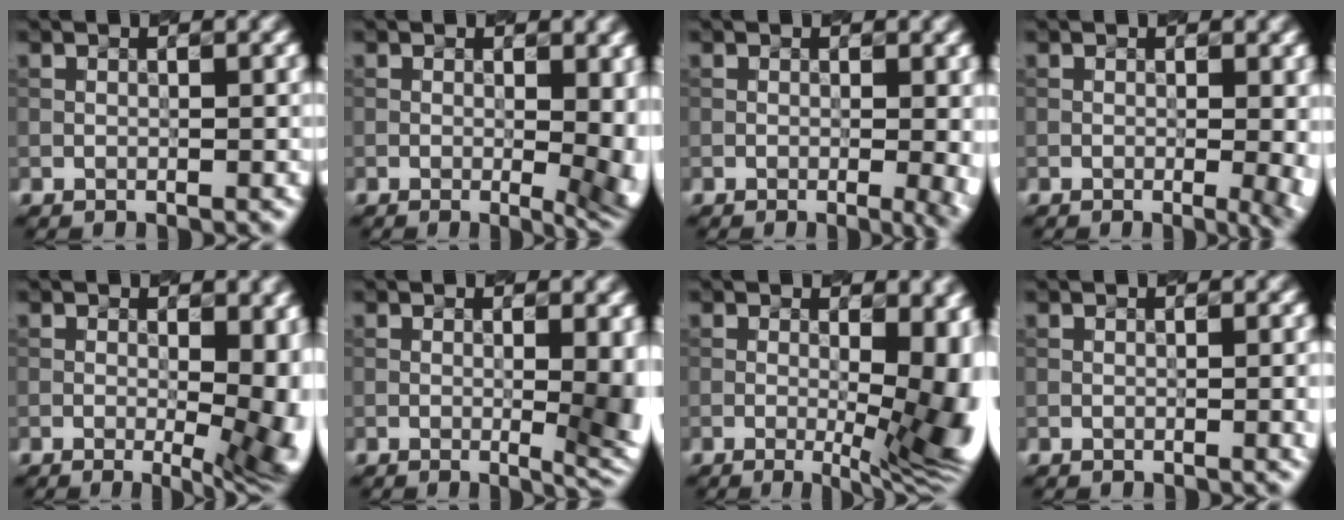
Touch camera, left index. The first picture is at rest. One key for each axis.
{"total": 9.2, "fx": -0.1, "fy": 4.5, "fz": 8.1, "tx": -0.055, "ty": 0.031, "tz": 0.008}
{"total": 5.2, "fx": -0.6, "fy": 2.3, "fz": 4.6, "tx": -0.031, "ty": 0.013, "tz": 0.003}
{"total": 5.9, "fx": -0.6, "fy": 2.7, "fz": 5.2, "tx": -0.032, "ty": 0.015, "tz": 0.003}
{"total": 13.0, "fx": -0.7, "fy": 5.9, "fz": 11.5, "tx": -0.094, "ty": 0.029, "tz": 0.006}
{"total": 6.8, "fx": -0.3, "fy": 2.5, "fz": 6.3, "tx": -0.051, "ty": 0.011, "tz": -0.002}
{"total": 15.3, "fx": -0.9, "fy": 6.5, "fz": 13.9, "tx": -0.121, "ty": 0.022, "tz": 0.011}
{"total": 2.3, "fx": -0.3, "fy": 0.9, "fz": 2.1, "tx": -0.008, "ty": 0.018, "tz": -0.002}